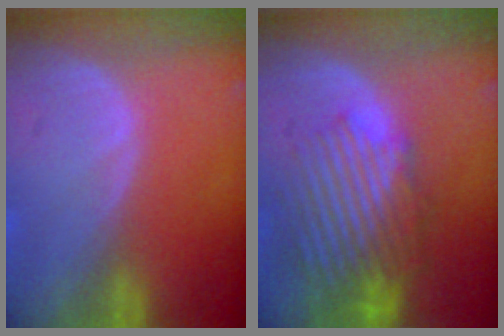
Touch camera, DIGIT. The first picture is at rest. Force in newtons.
{"total": 10.2, "press": 9.2, "slide": 4.3}